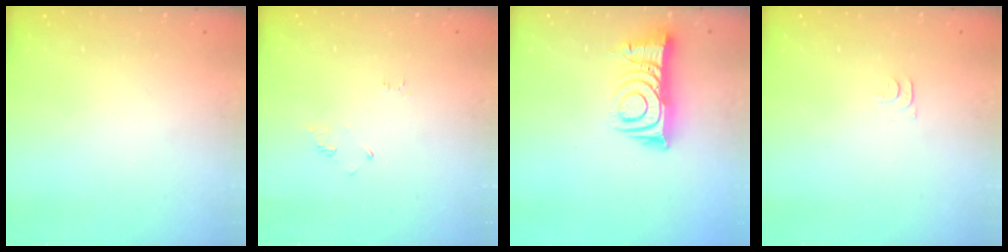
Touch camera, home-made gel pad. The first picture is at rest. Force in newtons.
{"total": 2.6, "press": 2.6, "slide": 0.4}
{"total": 9.9, "press": 9.9, "slide": 1.0}
{"total": 3.6, "press": 3.6, "slide": 0.4}